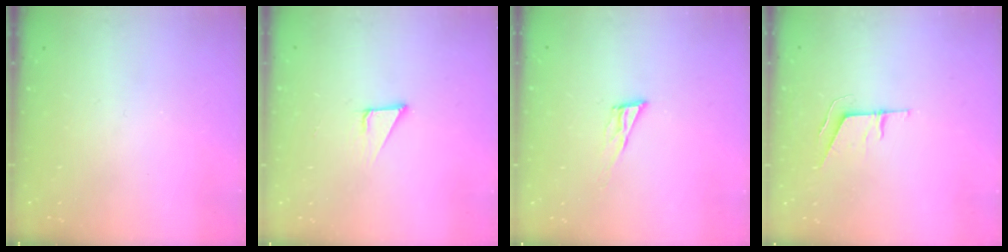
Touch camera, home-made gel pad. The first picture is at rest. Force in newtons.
{"total": 3.3, "press": 3.3, "slide": 0.1}
{"total": 8.7, "press": 8.3, "slide": 2.6}
{"total": 6.1, "press": 6.1, "slide": 0.0}